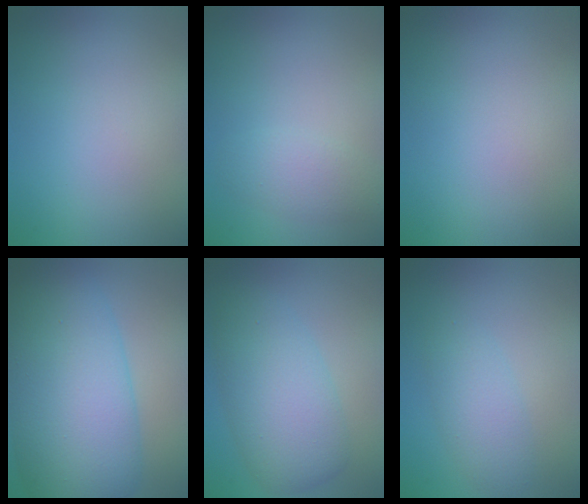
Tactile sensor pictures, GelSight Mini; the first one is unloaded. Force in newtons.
{"total": 2.2, "press": 2.2, "slide": 0.2}
{"total": 0.0}
{"total": 12.8, "press": 12.8, "slide": 0.4}
{"total": 6.5, "press": 6.5, "slide": 0.1}
{"total": 2.7, "press": 2.7, "slide": 0.1}